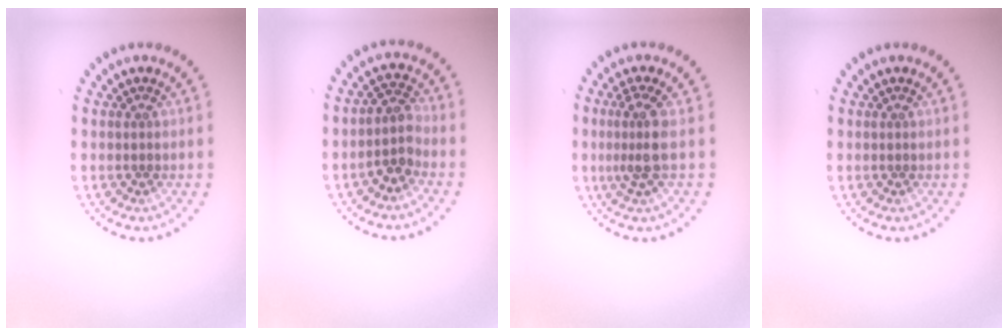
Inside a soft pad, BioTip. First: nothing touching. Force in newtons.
{"total": 2.3, "press": 1.9, "slide": 1.3}
{"total": 2.6, "press": 1.9, "slide": 1.9}
{"total": 0.0}